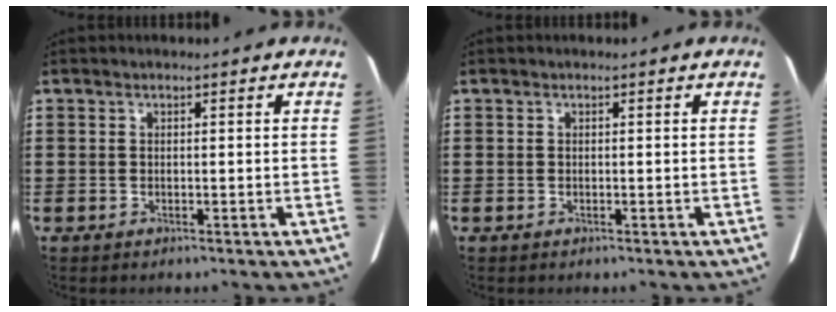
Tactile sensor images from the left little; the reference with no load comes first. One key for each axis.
{"total": 0.0}